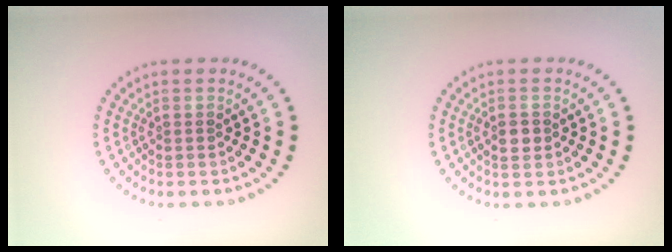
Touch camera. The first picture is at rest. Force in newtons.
{"total": 1.3, "press": 1.2, "slide": 0.4}